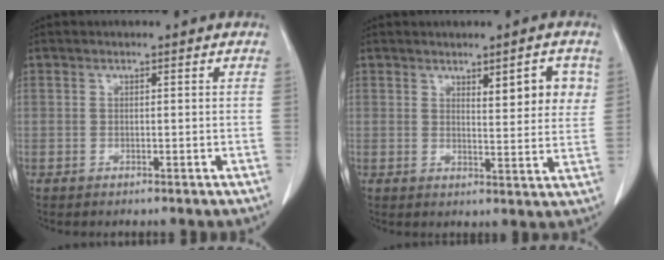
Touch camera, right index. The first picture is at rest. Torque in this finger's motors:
{"motor_torque": [-0.05, 0.12, -0.03, 0.00]}